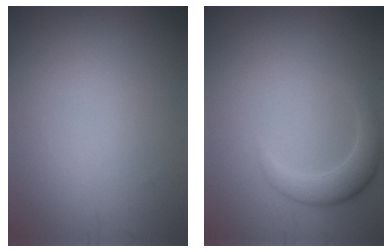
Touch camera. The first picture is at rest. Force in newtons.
{"total": 2.7, "press": 2.7, "slide": 0.1}